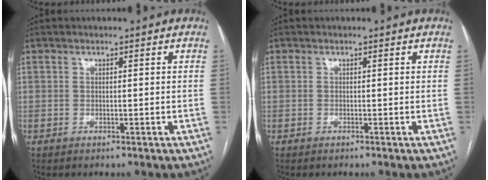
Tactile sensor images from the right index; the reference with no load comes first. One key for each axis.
{"total": 0.0}